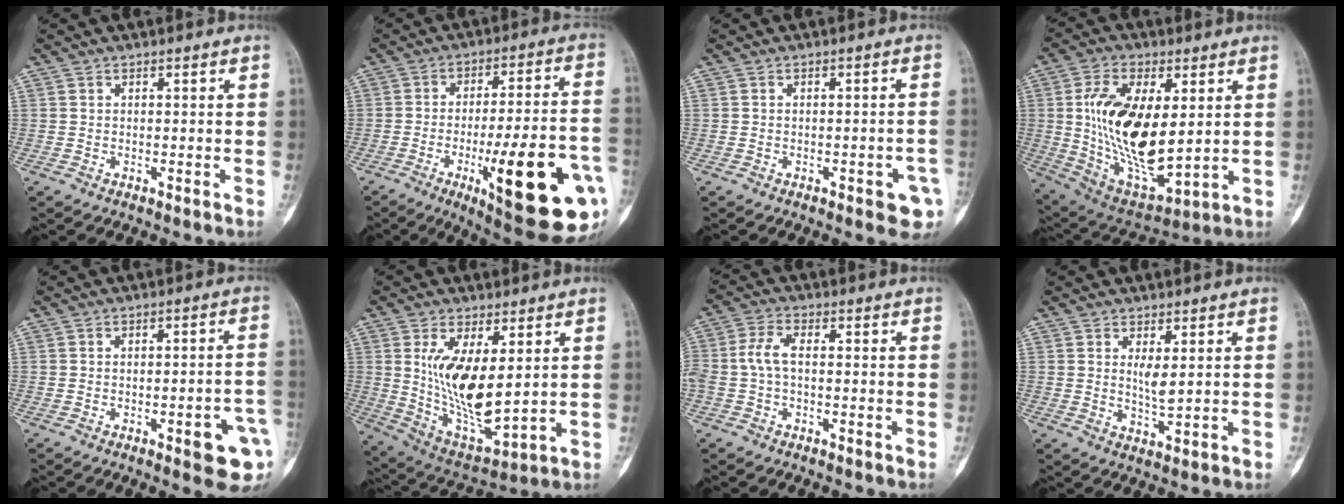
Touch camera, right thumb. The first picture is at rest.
{"total": 24.1, "force": [-7.8, 5.7, 22.1], "torque": [-0.273, 0.010, -0.099]}
{"total": 5.3, "force": [-2.1, 1.8, 4.5], "torque": [-0.041, 0.008, -0.021]}
{"total": 21.1, "force": [2.8, 10.2, 18.3], "torque": [-0.326, -0.025, 0.063]}
{"total": 9.5, "force": [-3.7, 2.5, 8.4], "torque": [-0.085, 0.019, -0.039]}
{"total": 15.3, "force": [3.1, 6.4, 13.6], "torque": [-0.237, -0.031, 0.079]}
{"total": 5.4, "force": [-0.6, 2.7, 4.6], "torque": [-0.114, 0.020, -0.015]}
{"total": 3.4, "force": [1.1, 0.8, 3.1], "torque": [-0.057, -0.016, 0.024]}